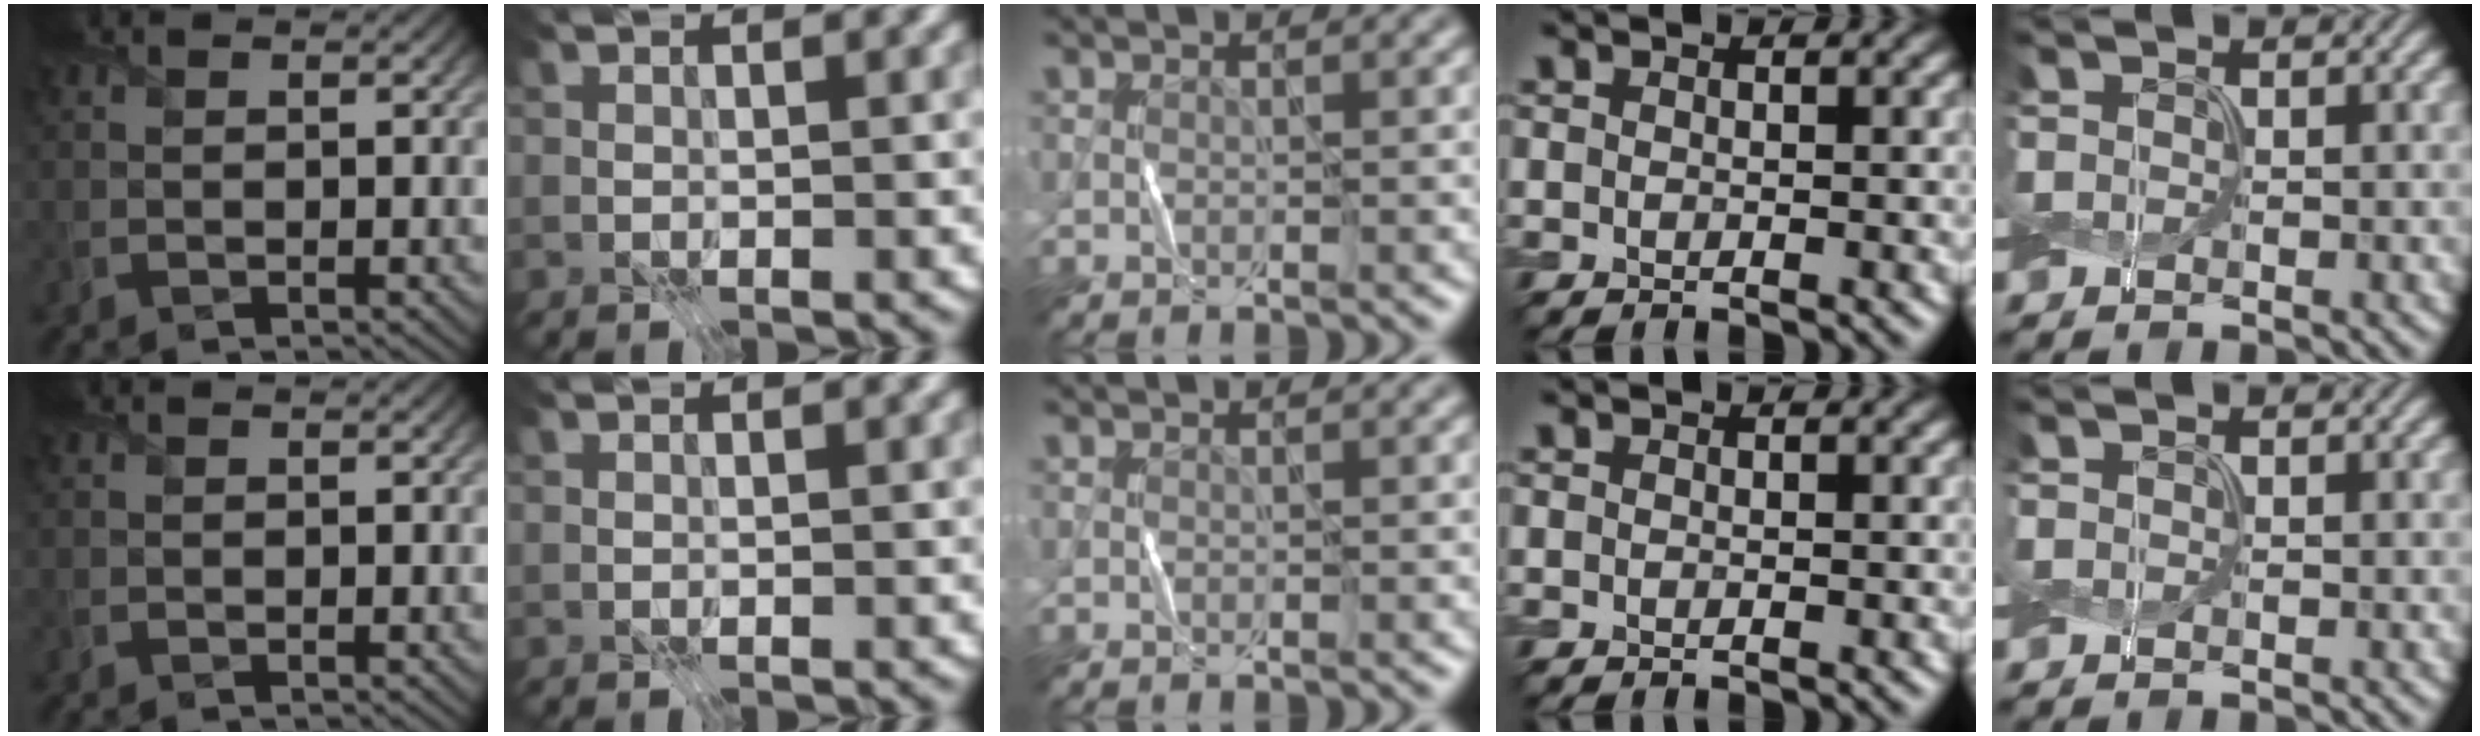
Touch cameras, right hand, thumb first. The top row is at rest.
{}